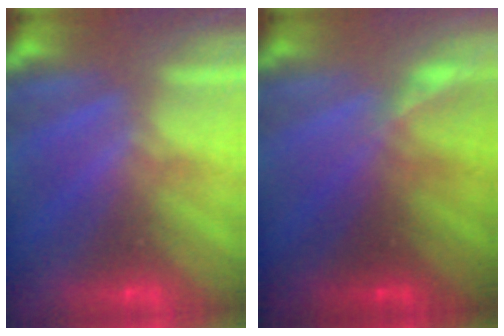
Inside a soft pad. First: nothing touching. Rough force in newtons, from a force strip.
{"total": 1.3}